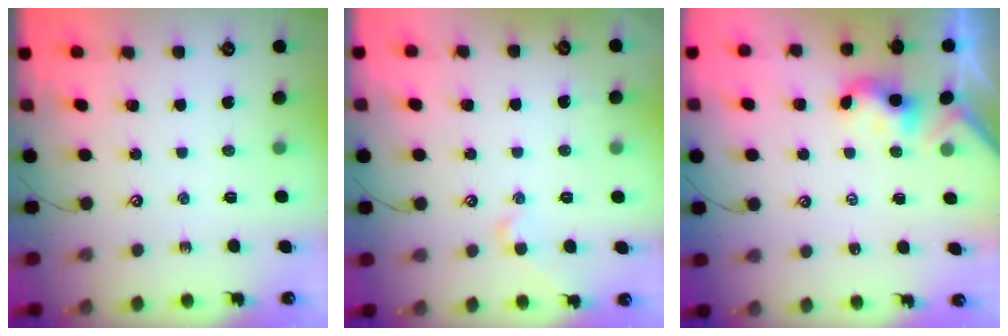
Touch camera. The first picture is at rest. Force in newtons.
{"total": 1.6, "press": 1.4, "slide": 0.6}
{"total": 2.2, "press": 2.2, "slide": 0.2}